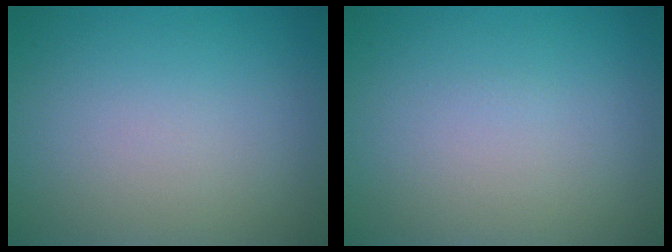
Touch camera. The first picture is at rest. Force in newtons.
{"total": 0.0}